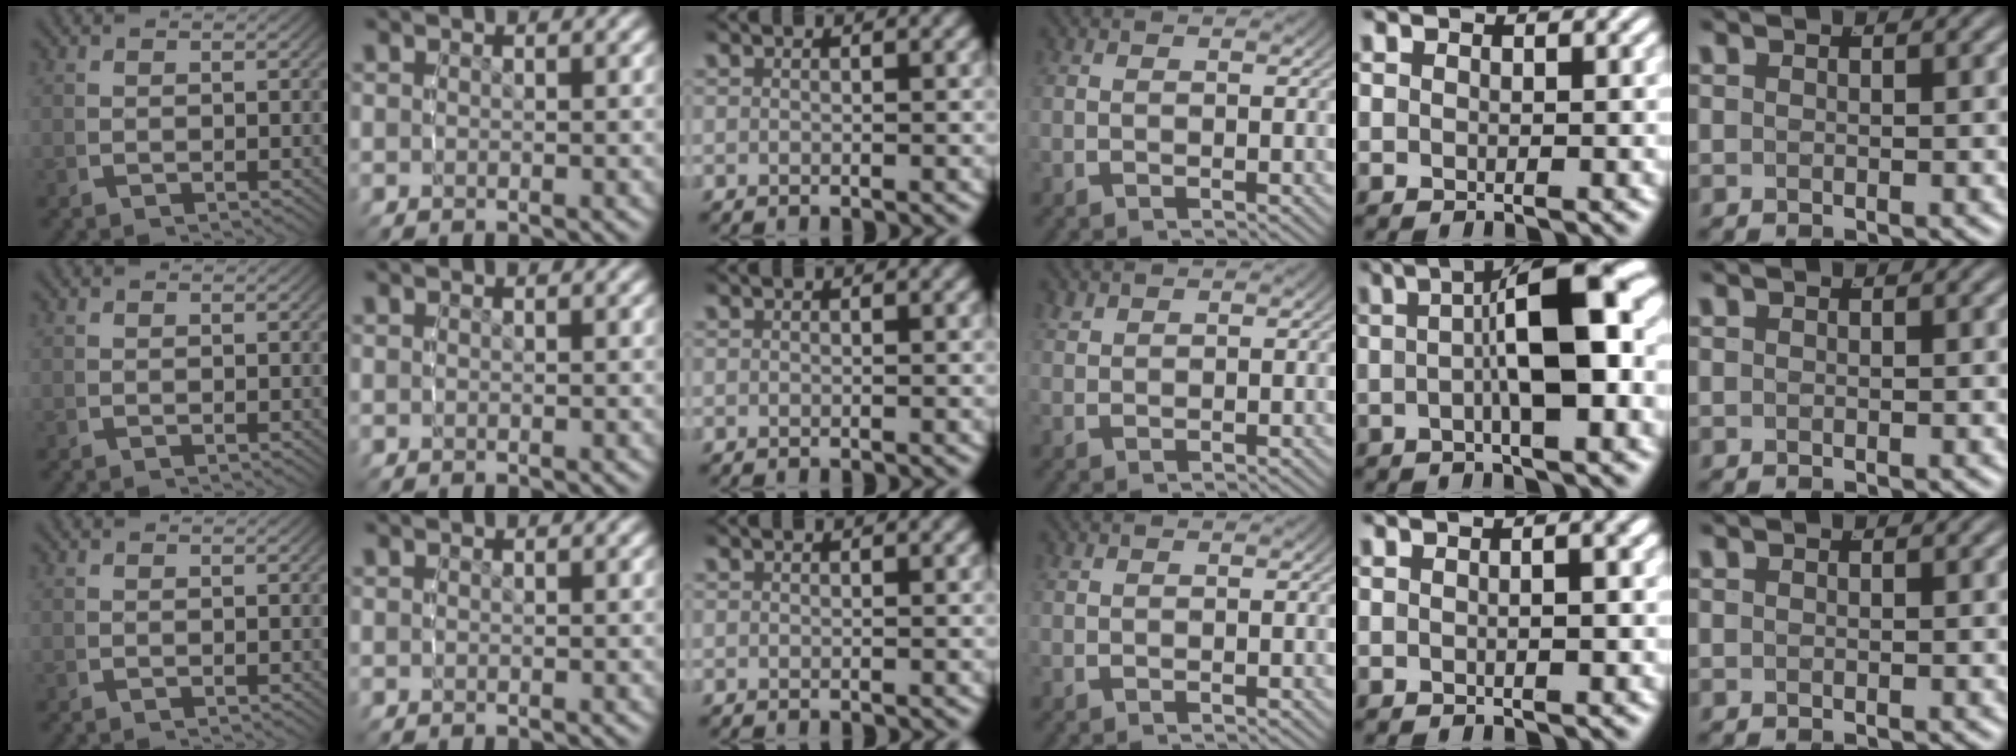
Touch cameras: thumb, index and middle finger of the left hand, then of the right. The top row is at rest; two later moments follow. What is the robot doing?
{"motion": "lift_and_place", "object": "markers"}